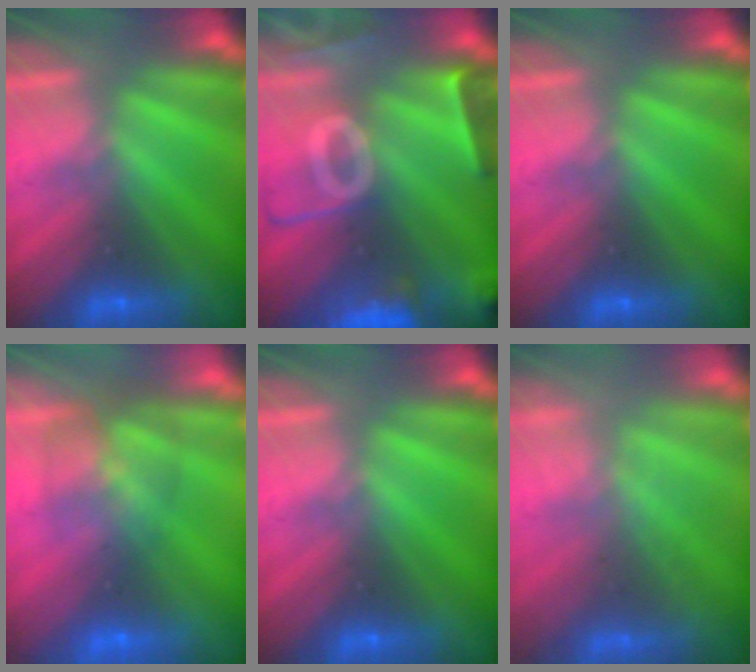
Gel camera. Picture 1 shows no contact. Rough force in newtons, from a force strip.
{"total": 9.6}
{"total": 0.0}
{"total": 6.9}
{"total": 0.0}
{"total": 1.7}